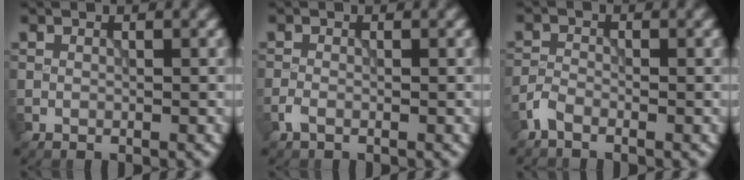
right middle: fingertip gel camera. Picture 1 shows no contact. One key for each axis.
{"total": 0.9, "fx": -0.6, "fy": 0.3, "fz": 0.6, "tx": -0.016, "ty": 0.000, "tz": -0.016}
{"total": 1.5, "fx": -1.2, "fy": 0.5, "fz": 0.7, "tx": -0.015, "ty": 0.002, "tz": -0.032}